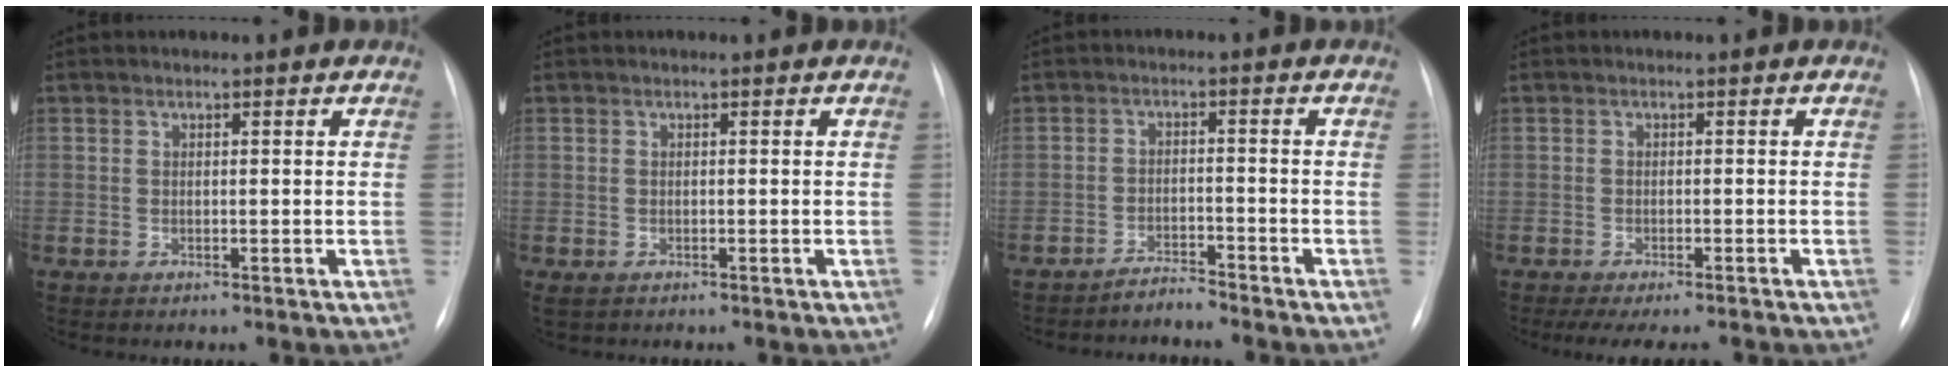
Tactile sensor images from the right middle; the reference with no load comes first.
{"total": 0.9, "force": [-0.5, 0.6, 0.5], "torque": [-0.012, 0.000, 0.000]}
{"total": 2.4, "force": [-2.4, -0.2, -0.2], "torque": [0.005, -0.013, -0.040]}
{"total": 8.6, "force": [-7.5, 1.6, 3.9], "torque": [-0.050, -0.007, -0.100]}